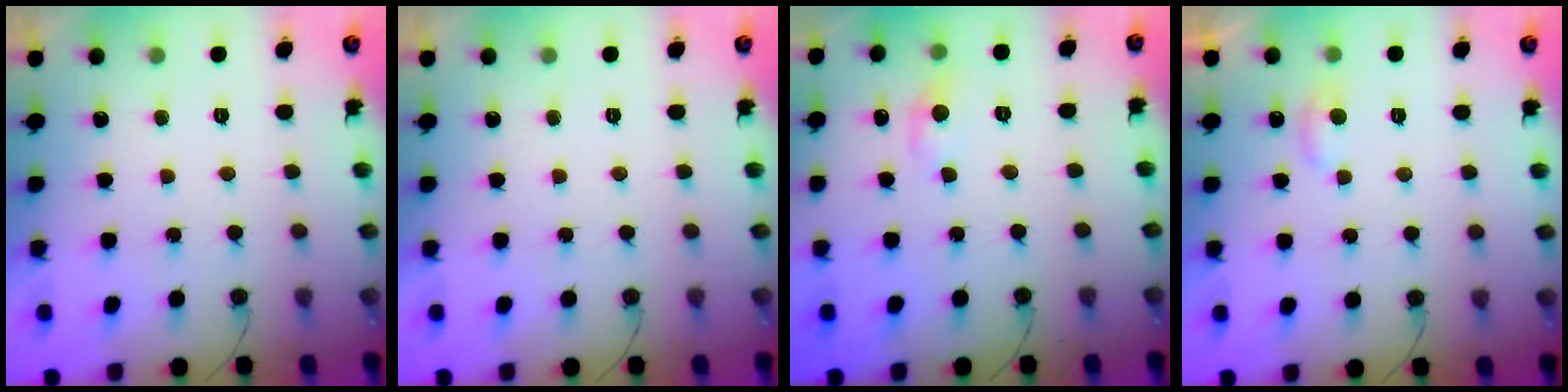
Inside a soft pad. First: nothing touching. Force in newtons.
{"total": 0.0}
{"total": 3.0, "press": 3.0, "slide": 0.4}
{"total": 4.1, "press": 4.1, "slide": 0.5}